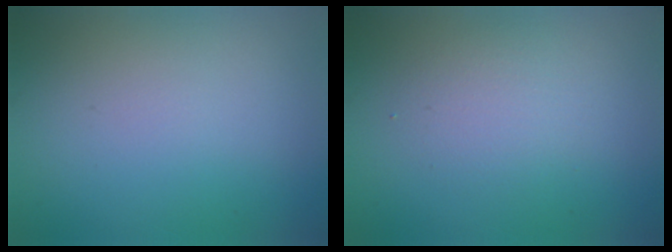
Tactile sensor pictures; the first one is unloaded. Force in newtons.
{"total": 2.2, "press": 2.2, "slide": 0.1}